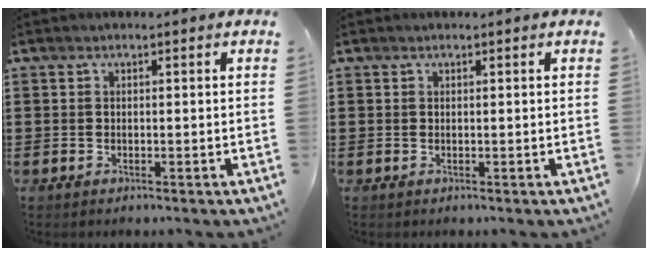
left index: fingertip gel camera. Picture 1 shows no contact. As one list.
[{"total": 0.0}]